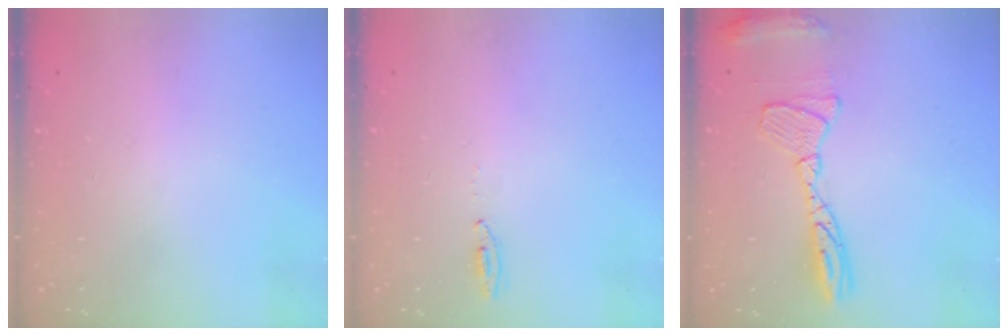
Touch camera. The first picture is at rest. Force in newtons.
{"total": 3.0, "press": 2.8, "slide": 1.2}
{"total": 14.2, "press": 14.1, "slide": 1.2}